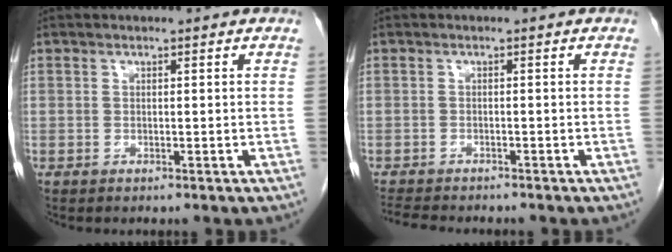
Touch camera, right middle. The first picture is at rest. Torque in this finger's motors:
{"motor_torque": [0.09, -0.02, 0.00, 0.01]}